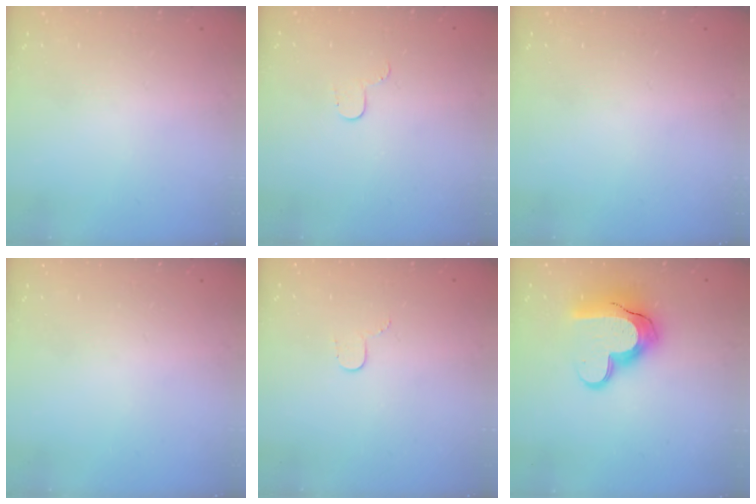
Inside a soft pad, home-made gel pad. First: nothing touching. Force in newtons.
{"total": 3.5, "press": 3.5, "slide": 0.4}
{"total": 0.0}
{"total": 0.0}
{"total": 3.4, "press": 3.4, "slide": 0.4}
{"total": 16.0, "press": 16.0, "slide": 1.0}